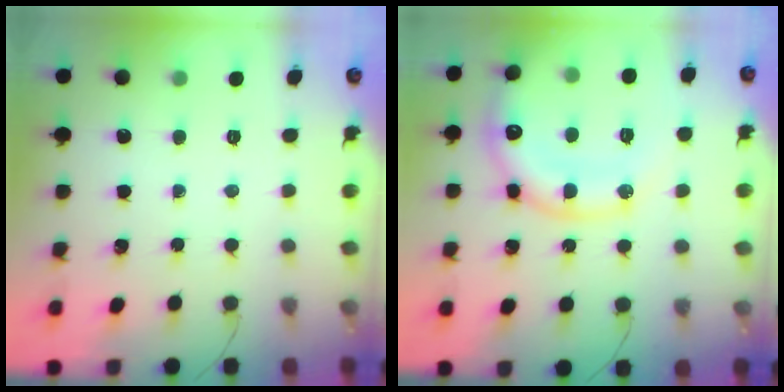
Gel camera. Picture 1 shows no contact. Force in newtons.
{"total": 19.0, "press": 18.8, "slide": 2.4}